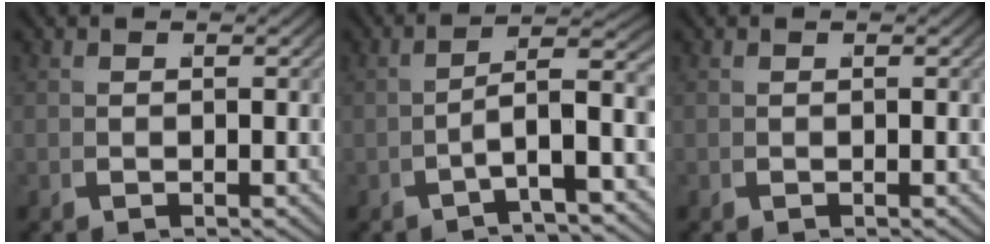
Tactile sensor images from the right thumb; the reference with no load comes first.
{"total": 6.7, "force": [-1.1, 3.0, 5.9], "torque": [-0.100, -0.015, -0.009]}
{"total": 0.0}